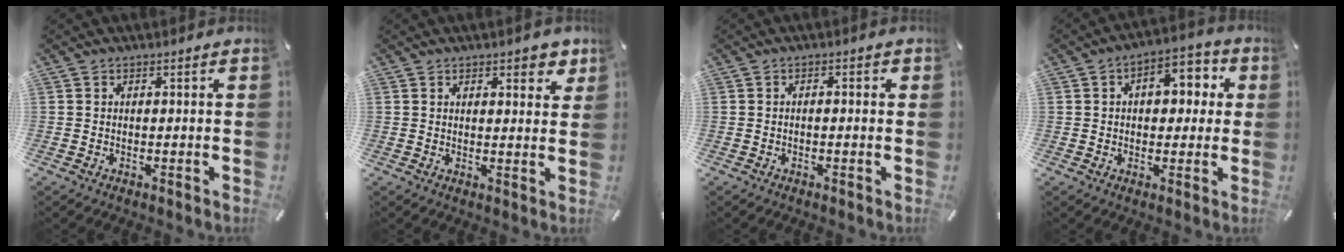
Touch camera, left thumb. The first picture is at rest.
{"total": 4.1, "force": [2.7, 2.1, 2.2], "torque": [-0.018, -0.012, 0.043]}
{"total": 1.3, "force": [-0.6, 0.4, 1.1], "torque": [-0.020, 0.001, -0.011]}
{"total": 8.7, "force": [1.4, 6.0, 6.2], "torque": [-0.078, 0.002, 0.016]}